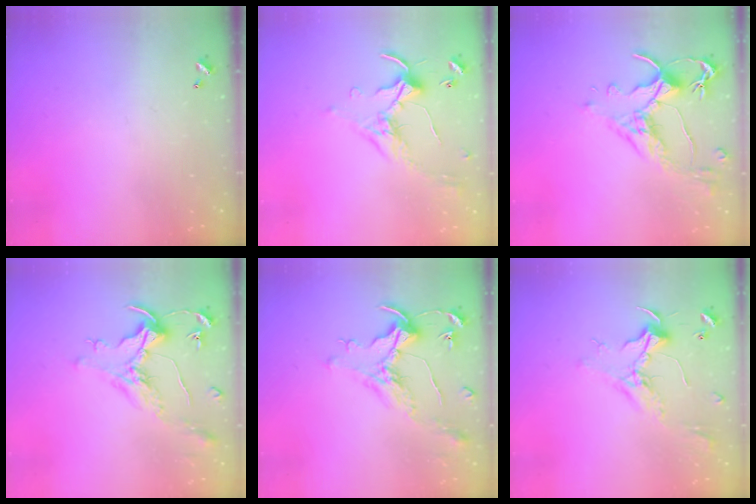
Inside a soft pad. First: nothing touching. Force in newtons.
{"total": 0.7, "press": 0.6, "slide": 0.4}
{"total": 2.5, "press": 2.1, "slide": 1.2}
{"total": 1.6, "press": 1.4, "slide": 0.7}
{"total": 1.6, "press": 1.4, "slide": 0.7}
{"total": 2.4, "press": 2.3, "slide": 0.8}